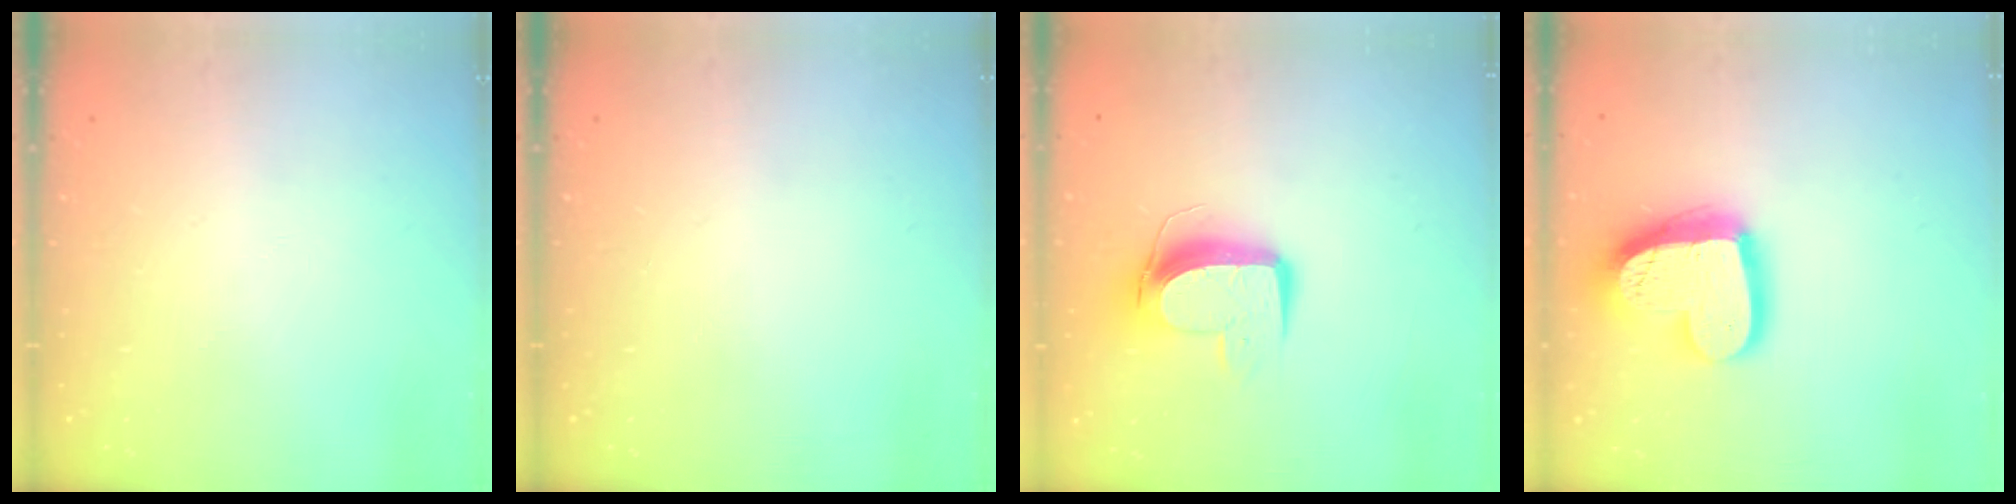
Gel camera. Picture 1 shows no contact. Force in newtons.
{"total": 0.0}
{"total": 10.6, "press": 10.6, "slide": 0.9}
{"total": 18.8, "press": 18.7, "slide": 1.9}